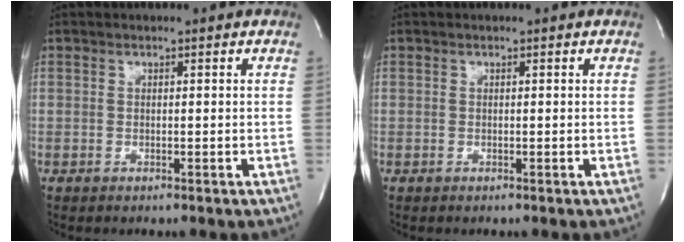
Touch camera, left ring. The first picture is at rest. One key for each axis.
{"total": 0.0}